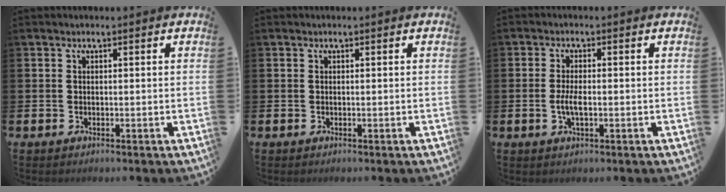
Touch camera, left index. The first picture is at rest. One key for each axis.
{"total": 0.0}
{"total": 3.0, "fx": -0.5, "fy": 1.1, "fz": 2.8, "tx": -0.034, "ty": -0.005, "tz": -0.012}